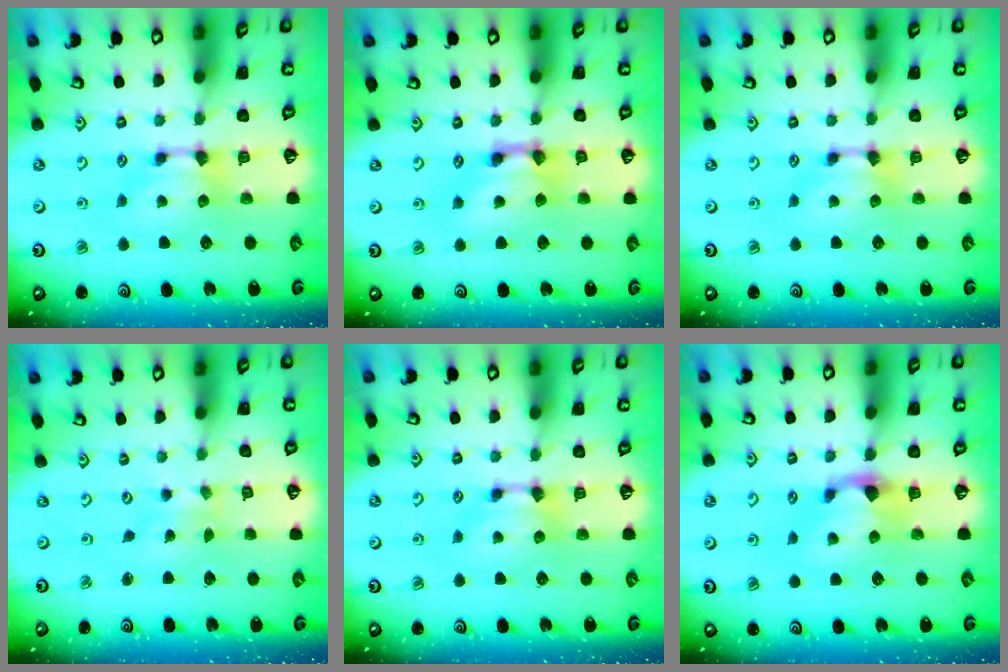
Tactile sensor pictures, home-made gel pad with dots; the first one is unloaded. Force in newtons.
{"total": 3.3, "press": 3.3, "slide": 0.2}
{"total": 0.0}
{"total": 4.0, "press": 4.0, "slide": 0.8}
{"total": 0.0}
{"total": 1.1, "press": 0.2, "slide": 1.1}